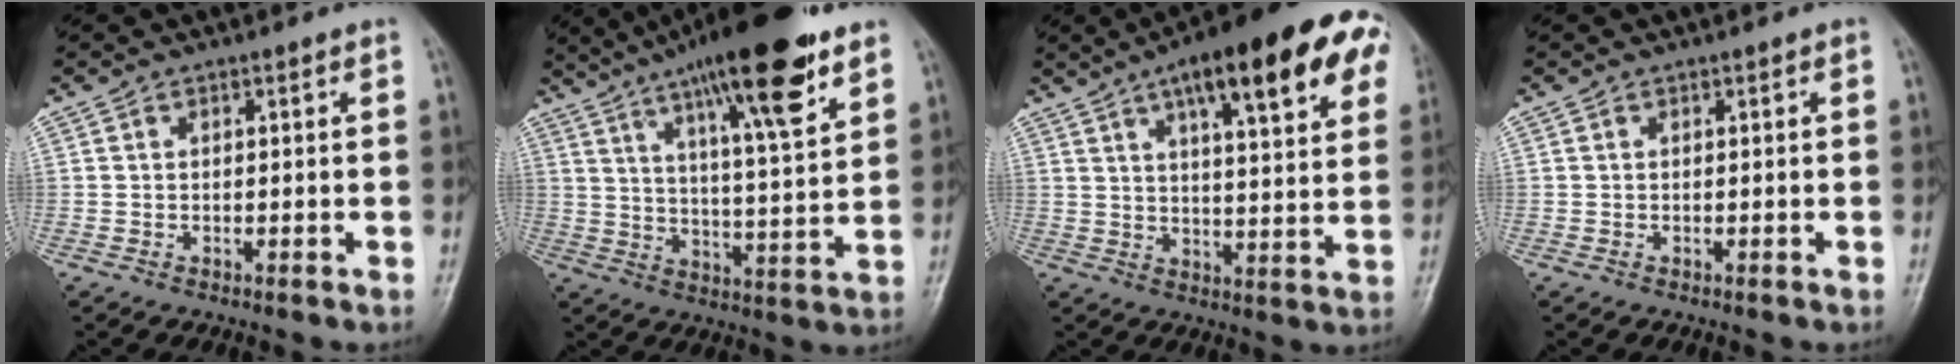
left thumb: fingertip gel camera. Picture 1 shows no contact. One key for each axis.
{"total": 17.5, "fx": 10.1, "fy": 3.7, "fz": 13.8, "tx": -0.197, "ty": -0.033, "tz": 0.155}
{"total": 22.4, "fx": 11.0, "fy": 6.4, "fz": 18.5, "tx": -0.237, "ty": -0.003, "tz": 0.150}
{"total": 0.0}